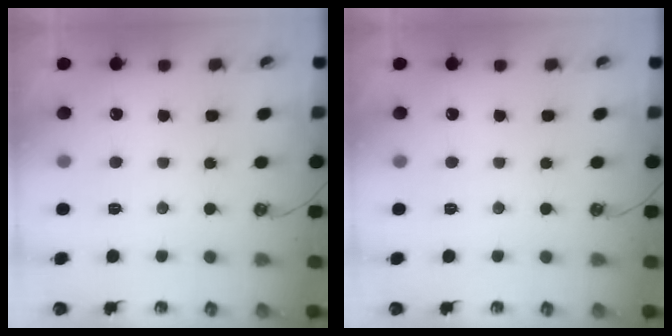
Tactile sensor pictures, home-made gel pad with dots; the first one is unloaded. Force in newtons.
{"total": 0.0}